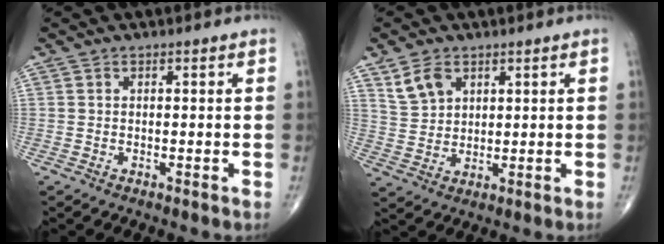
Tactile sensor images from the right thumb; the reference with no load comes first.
{"total": 5.8, "force": [3.3, 3.7, 3.0], "torque": [-0.046, -0.012, 0.071]}